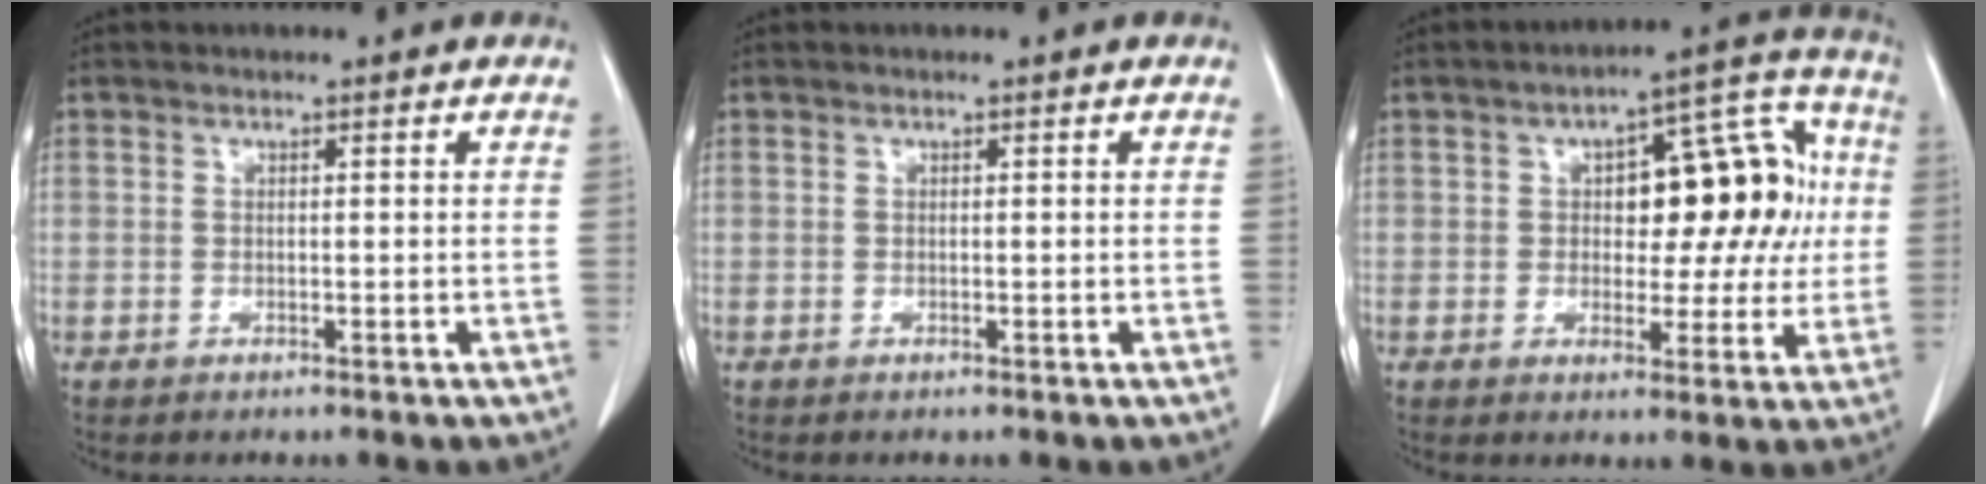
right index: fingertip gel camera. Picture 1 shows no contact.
{"total": 0.0}
{"total": 13.7, "force": [1.6, 6.7, 11.8], "torque": [-0.137, 0.050, 0.026]}